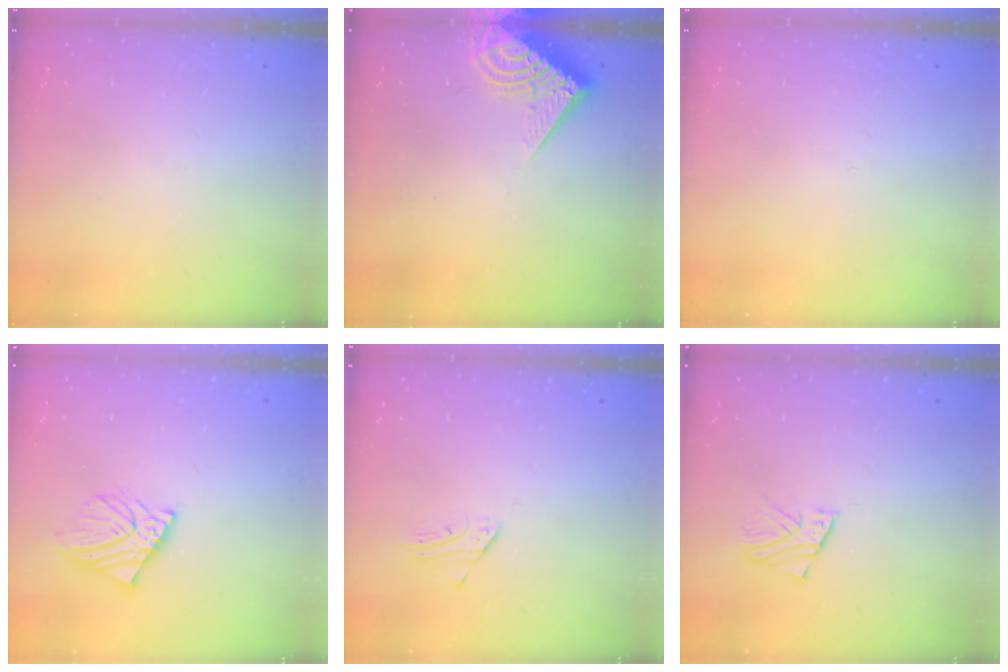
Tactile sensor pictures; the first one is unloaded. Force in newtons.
{"total": 9.5, "press": 9.5, "slide": 0.8}
{"total": 0.0}
{"total": 9.0, "press": 8.9, "slide": 1.4}
{"total": 2.2, "press": 2.2, "slide": 0.2}
{"total": 2.8, "press": 2.8, "slide": 0.2}